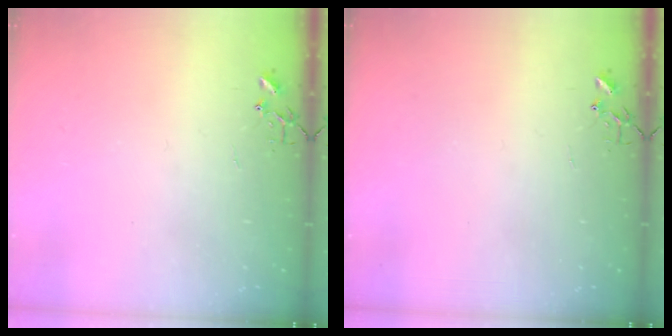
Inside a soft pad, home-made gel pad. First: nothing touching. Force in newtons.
{"total": 0.0}